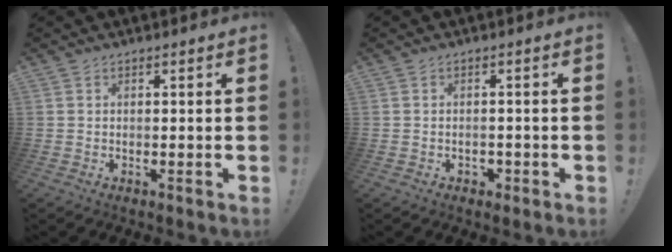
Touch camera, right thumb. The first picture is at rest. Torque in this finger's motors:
{"motor_torque": [0.34, -0.24, -0.26, 0.23, -0.06]}